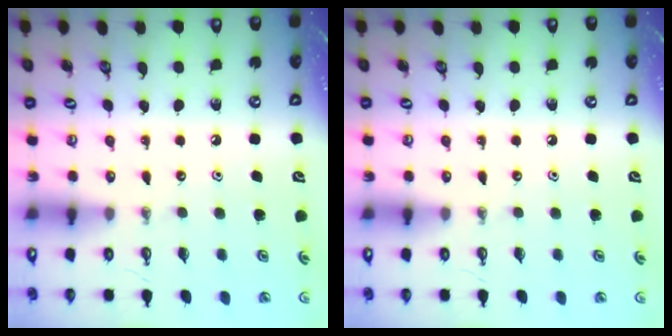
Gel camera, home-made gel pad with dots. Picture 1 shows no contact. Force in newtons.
{"total": 0.0}